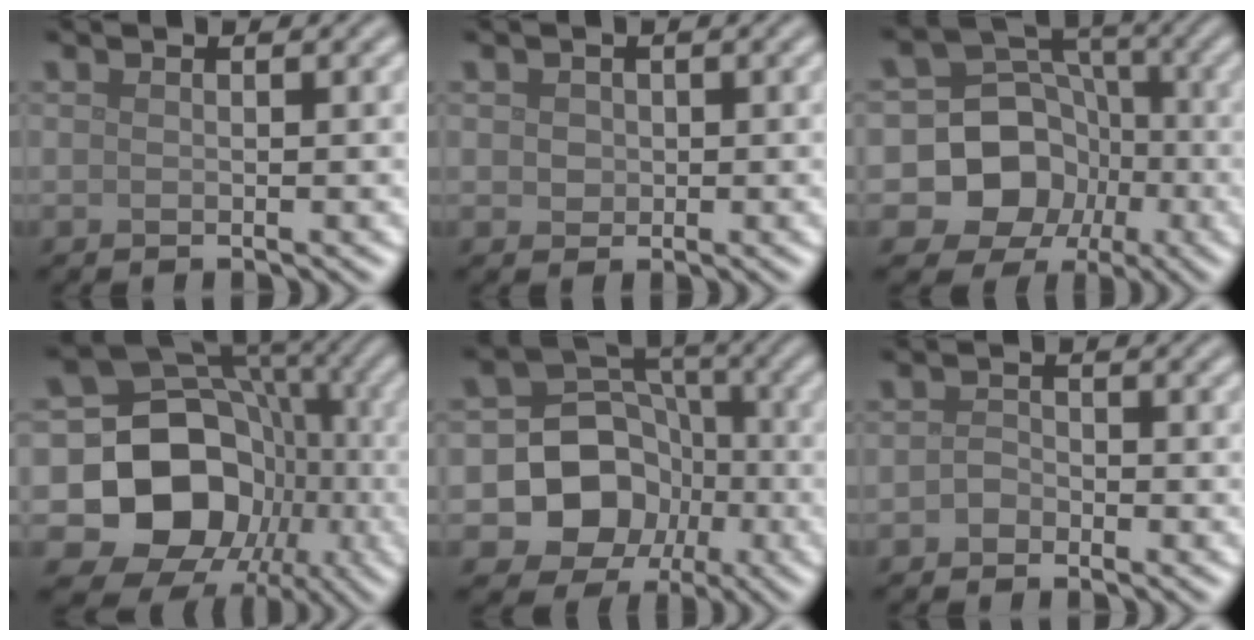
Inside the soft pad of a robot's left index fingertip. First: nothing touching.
{"total": 1.2, "force": [0.2, 1.1, 0.5], "torque": [-0.004, -0.003, 0.005]}
{"total": 11.0, "force": [-3.2, 10.0, 3.1], "torque": [-0.041, 0.004, -0.077]}
{"total": 15.9, "force": [-2.8, 13.4, 8.1], "torque": [-0.141, -0.011, -0.065]}
{"total": 9.5, "force": [-2.7, 8.5, 3.3], "torque": [-0.028, 0.004, -0.072]}
{"total": 1.2, "force": [-0.7, 0.9, 0.4], "torque": [-0.007, 0.002, -0.016]}